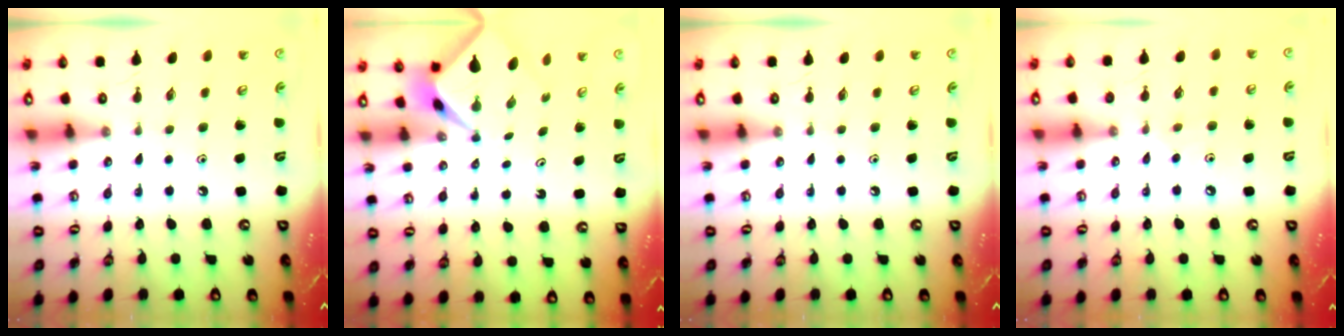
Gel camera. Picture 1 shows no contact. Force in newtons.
{"total": 2.4, "press": 2.4, "slide": 0.2}
{"total": 0.0}
{"total": 6.7, "press": 6.7, "slide": 1.0}